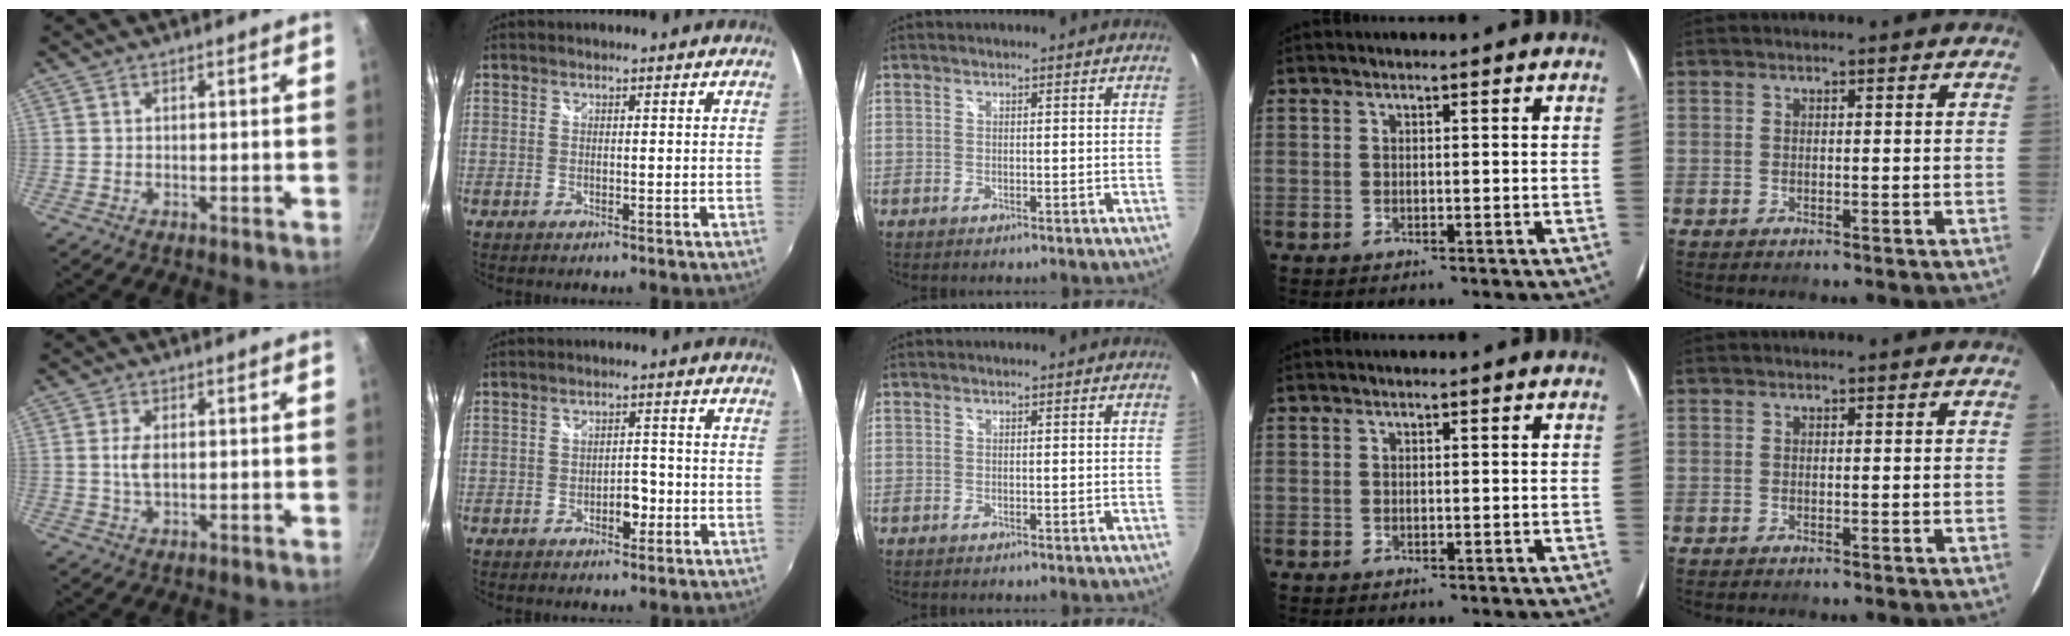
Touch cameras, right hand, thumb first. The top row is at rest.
{"thumb": {"total": 3.3, "force": [0.2, 1.8, 2.7], "torque": [-0.051, 0.001, 0.005]}, "index": {"total": 3.2, "force": [-1.5, 2.0, 2.1], "torque": [-0.034, 0.001, -0.023]}}